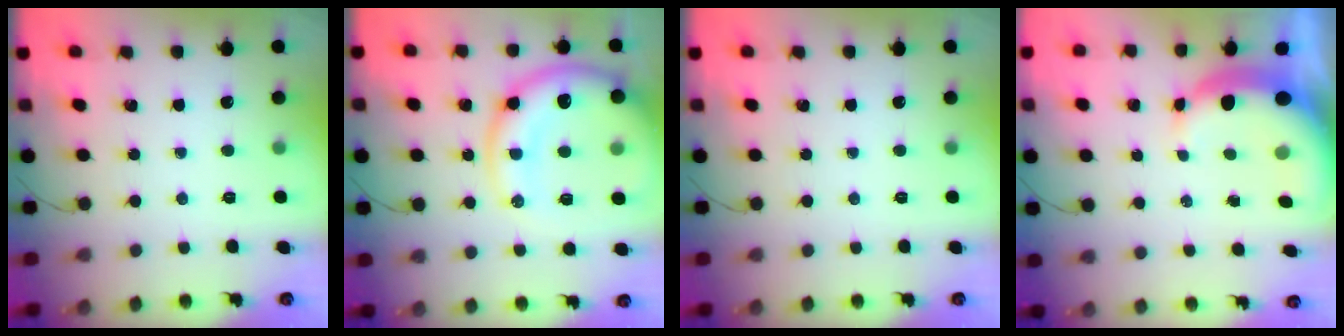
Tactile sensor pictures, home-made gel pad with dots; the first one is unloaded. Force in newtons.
{"total": 18.0, "press": 17.7, "slide": 3.5}
{"total": 0.0}
{"total": 9.2, "press": 9.0, "slide": 1.7}